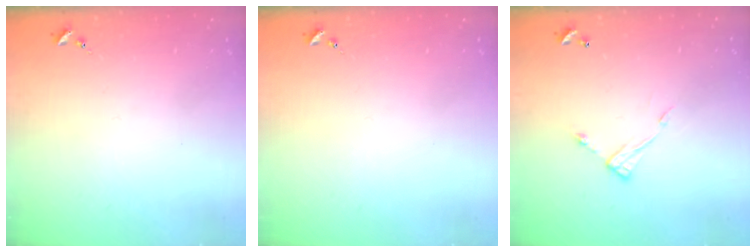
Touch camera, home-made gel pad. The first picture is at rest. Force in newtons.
{"total": 0.0}
{"total": 7.5, "press": 7.5, "slide": 0.2}